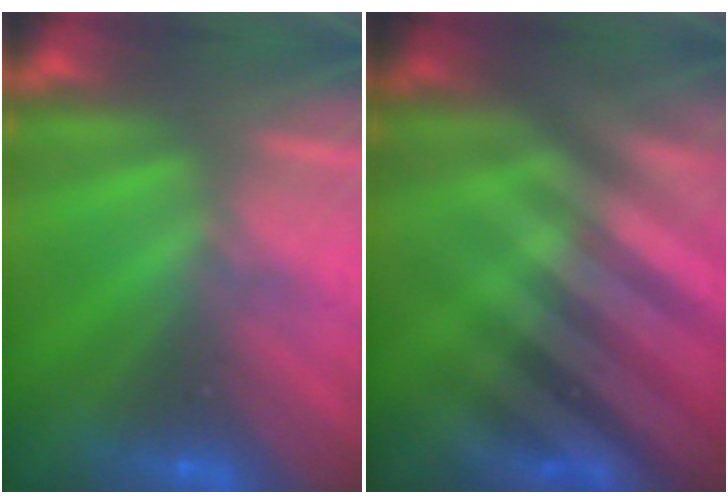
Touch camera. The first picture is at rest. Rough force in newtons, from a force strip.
{"total": 2.8}